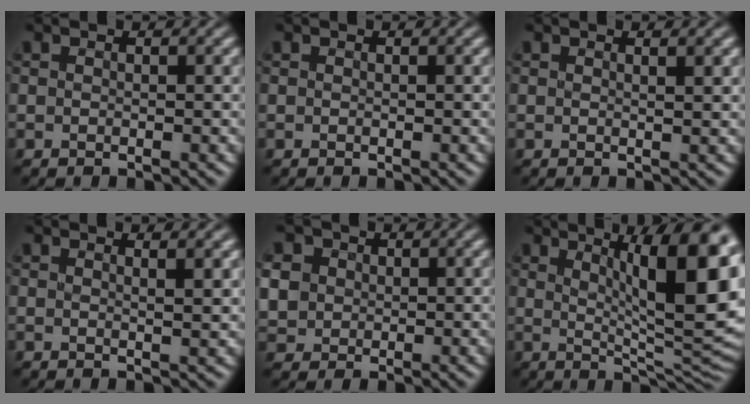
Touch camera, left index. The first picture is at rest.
{"total": 0.0}
{"total": 1.4, "force": [0.8, 0.4, 1.1], "torque": [-0.009, 0.008, -0.002]}
{"total": 1.8, "force": [1.0, 0.5, 1.4], "torque": [-0.015, 0.005, 0.005]}
{"total": 4.4, "force": [1.1, 3.9, 1.8], "torque": [-0.086, 0.019, 0.032]}
{"total": 13.1, "force": [3.4, 3.4, 12.1], "torque": [-0.139, 0.002, 0.058]}